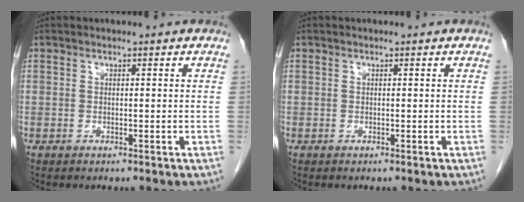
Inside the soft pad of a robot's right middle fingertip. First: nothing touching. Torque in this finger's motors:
{"motor_torque": [1.02, -0.84, 0.04, 0.01]}